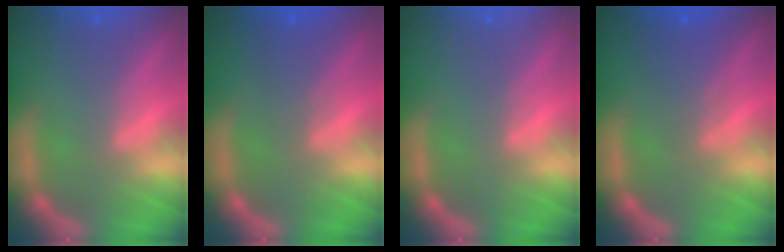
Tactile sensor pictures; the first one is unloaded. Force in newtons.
{"total": 2.5}
{"total": 0.0}
{"total": 3.1}